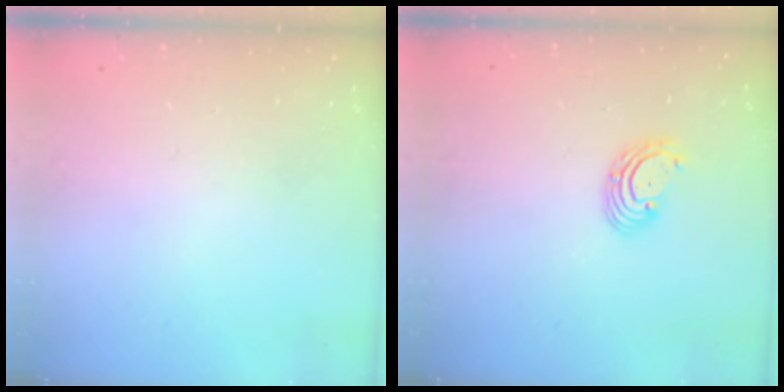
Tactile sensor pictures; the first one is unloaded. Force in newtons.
{"total": 2.7, "press": 2.7, "slide": 0.3}